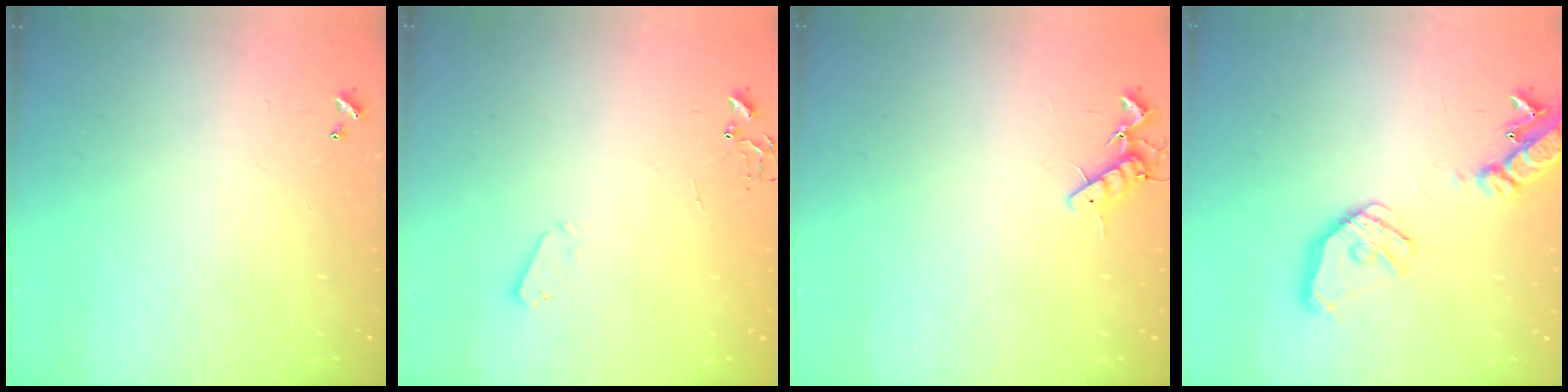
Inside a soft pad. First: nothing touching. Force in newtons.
{"total": 3.3, "press": 3.2, "slide": 0.7}
{"total": 8.0, "press": 7.9, "slide": 1.4}
{"total": 18.8, "press": 18.6, "slide": 3.0}